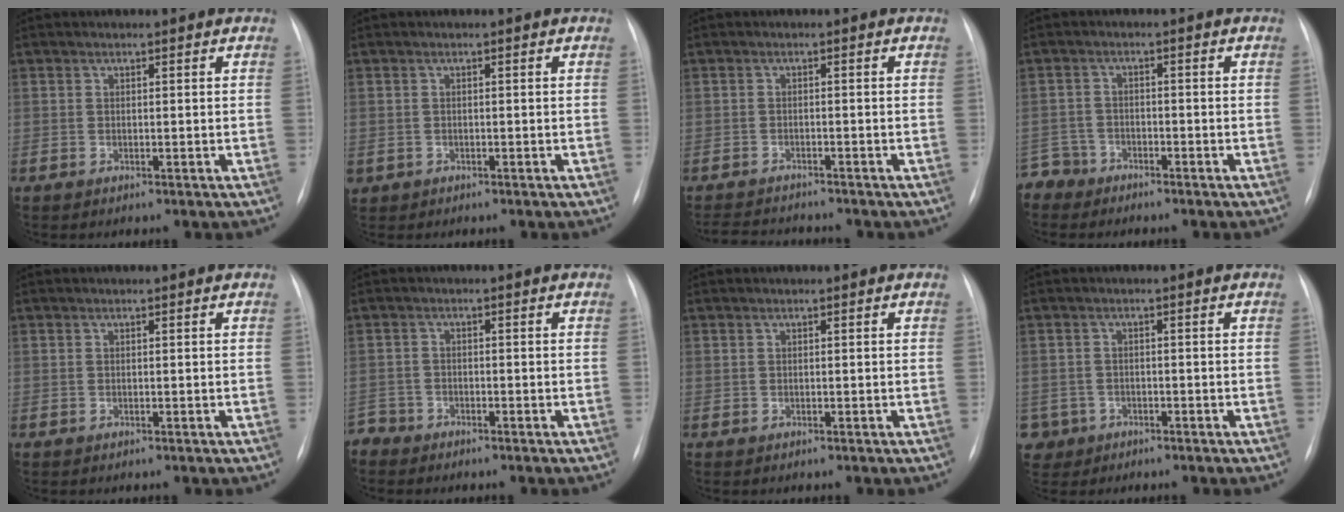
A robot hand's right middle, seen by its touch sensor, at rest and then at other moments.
{"total": 1.4, "force": [-0.5, 1.3, 0.3], "torque": [-0.010, 0.003, -0.001]}
{"total": 6.4, "force": [-6.2, 0.8, 1.6], "torque": [-0.025, -0.008, -0.095]}
{"total": 3.9, "force": [-3.3, 1.9, -1.0], "torque": [0.018, 0.001, -0.068]}
{"total": 0.0}
{"total": 2.7, "force": [-2.4, 1.1, -0.8], "torque": [0.011, 0.000, -0.049]}
{"total": 0.0}
{"total": 4.2, "force": [-2.1, 3.6, -0.3], "torque": [0.002, 0.009, -0.036]}